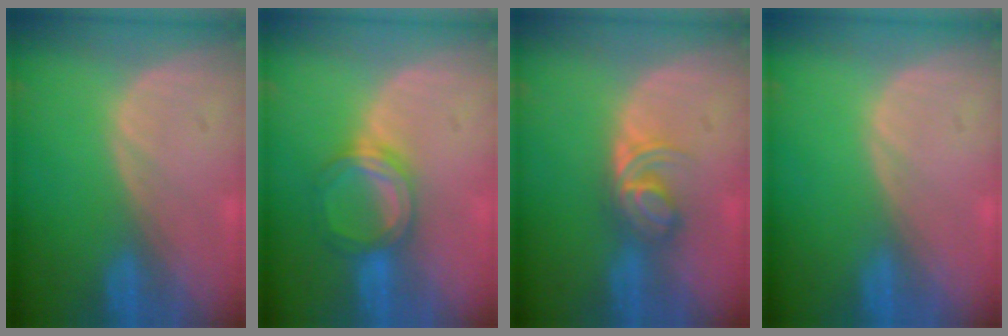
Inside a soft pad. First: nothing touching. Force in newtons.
{"total": 5.1, "press": 5.0, "slide": 1.1}
{"total": 5.7, "press": 4.7, "slide": 3.3}
{"total": 0.0}